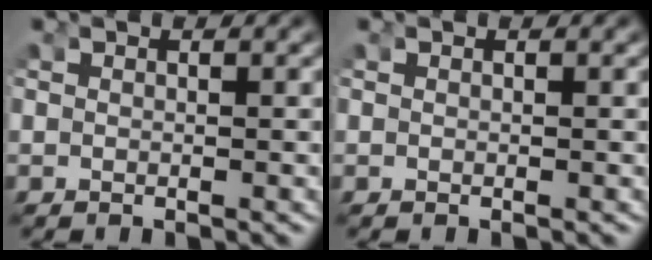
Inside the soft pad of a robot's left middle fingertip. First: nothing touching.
{"total": 0.0}